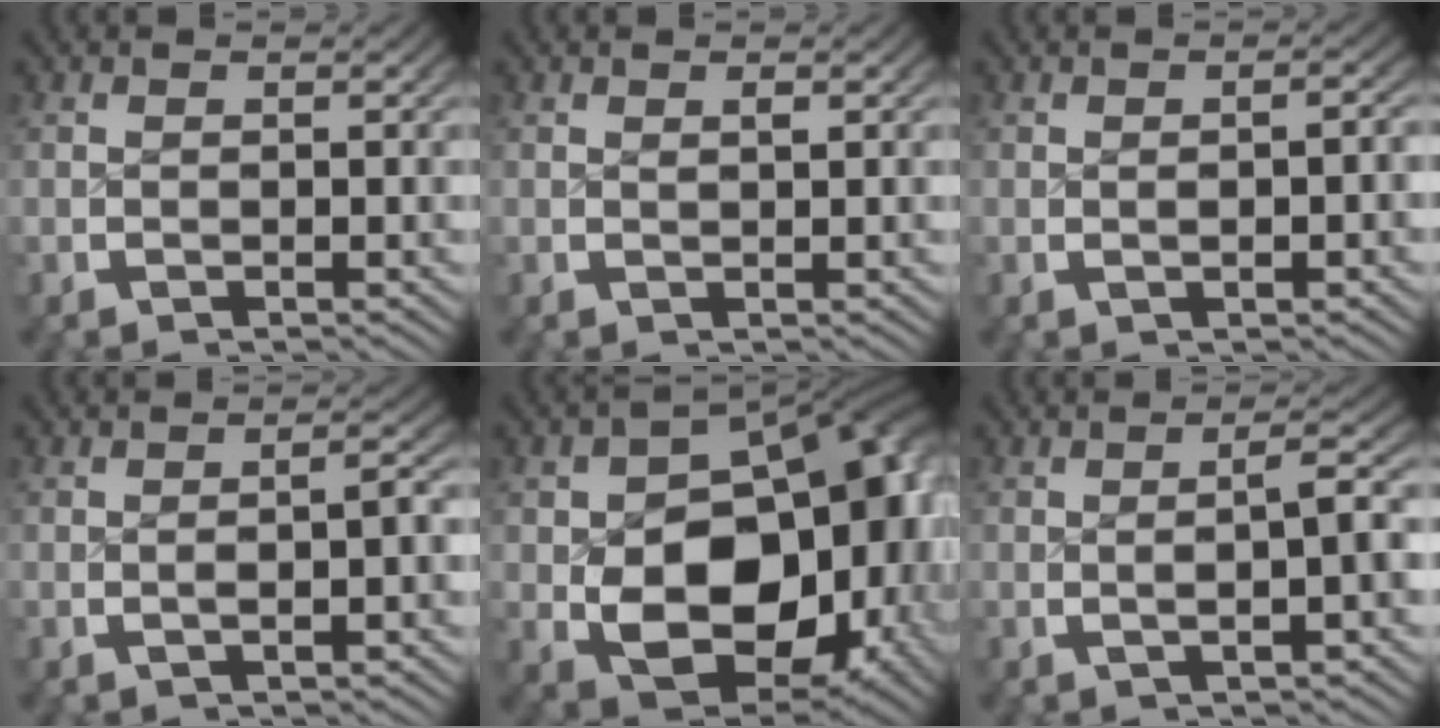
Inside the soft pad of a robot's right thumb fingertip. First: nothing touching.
{"total": 0.6, "force": [0.4, 0.1, 0.4], "torque": [-0.006, -0.001, 0.010]}
{"total": 1.6, "force": [-0.4, 0.6, 1.4], "torque": [-0.024, -0.002, -0.005]}
{"total": 2.2, "force": [-0.6, 0.6, 2.0], "torque": [-0.035, 0.002, -0.008]}
{"total": 20.7, "force": [-1.4, 13.4, 15.7], "torque": [-0.266, -0.068, 0.006]}
{"total": 3.4, "force": [-0.4, 0.7, 3.3], "torque": [-0.051, 0.003, -0.005]}